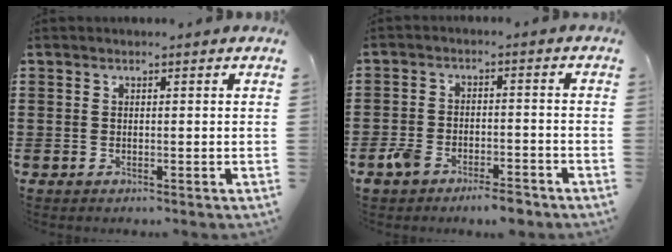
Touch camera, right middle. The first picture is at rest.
{"total": 5.0, "force": [-4.2, 1.5, 2.1], "torque": [-0.053, 0.005, -0.086]}